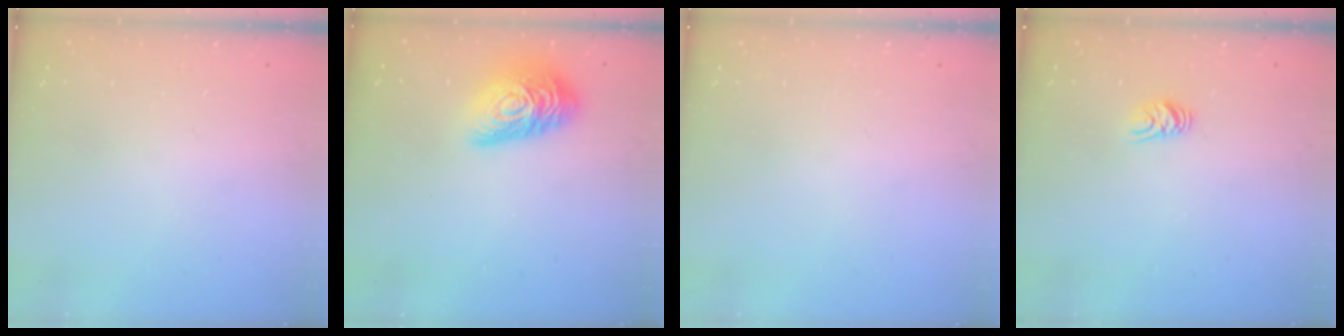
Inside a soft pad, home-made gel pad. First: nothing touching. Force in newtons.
{"total": 14.7, "press": 14.7, "slide": 0.9}
{"total": 0.0}
{"total": 5.8, "press": 5.8, "slide": 0.5}